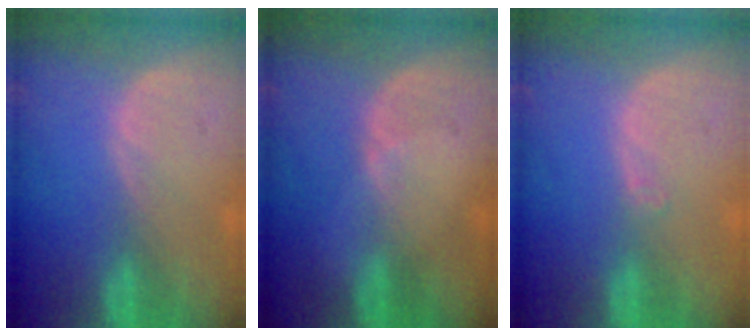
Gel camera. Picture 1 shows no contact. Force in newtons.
{"total": 1.4, "press": 0.9, "slide": 1.1}
{"total": 0.9, "press": 0.7, "slide": 0.6}